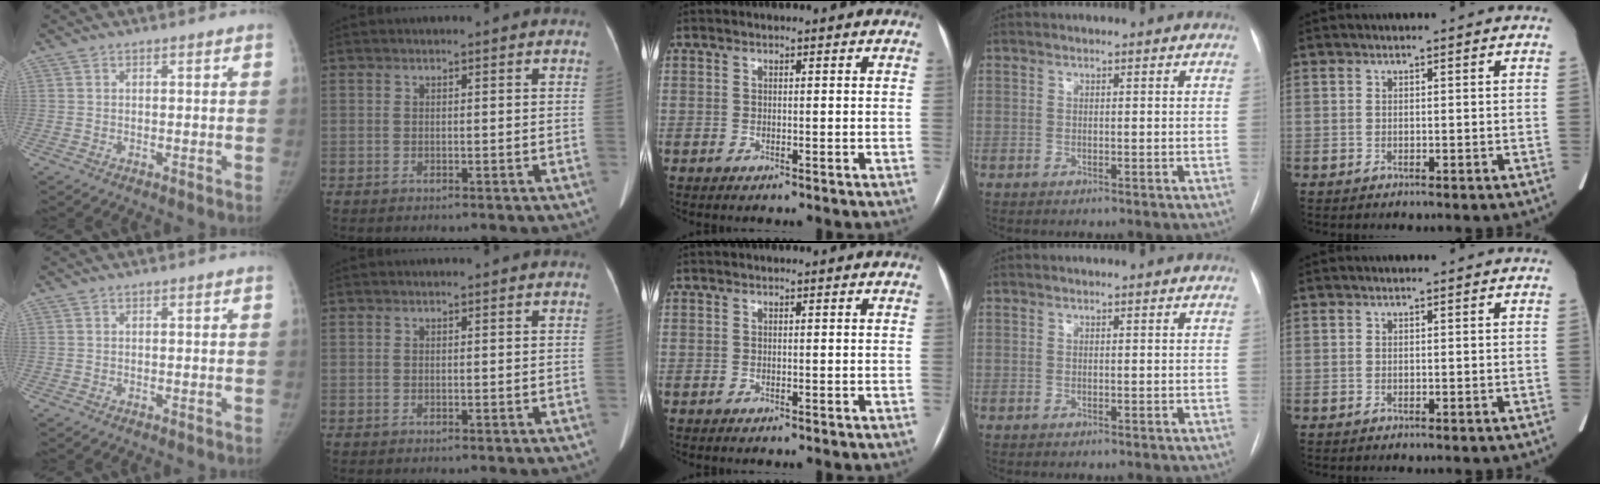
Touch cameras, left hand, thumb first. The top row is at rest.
{}